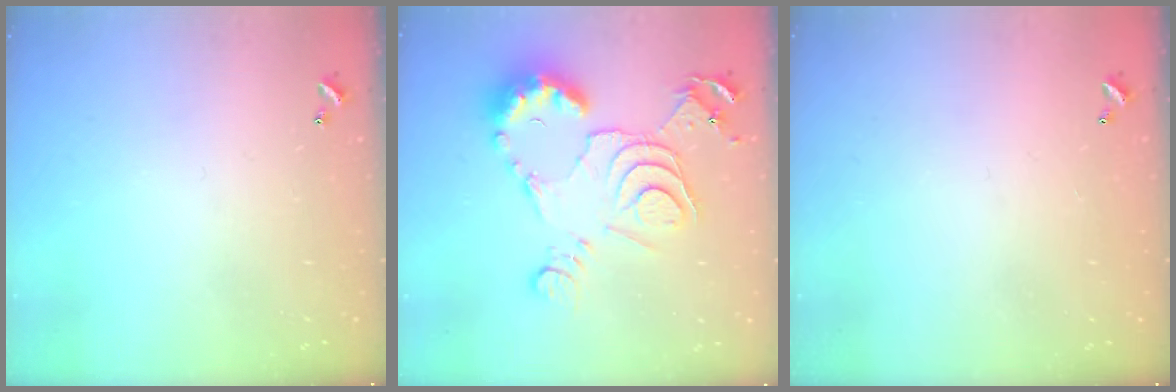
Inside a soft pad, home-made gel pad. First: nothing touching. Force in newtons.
{"total": 15.2, "press": 15.1, "slide": 1.6}
{"total": 2.8, "press": 2.8, "slide": 0.1}